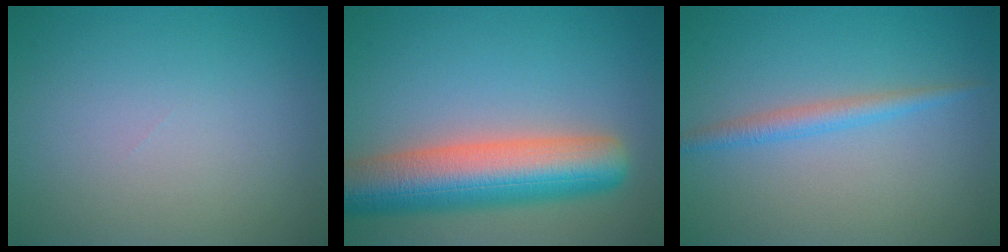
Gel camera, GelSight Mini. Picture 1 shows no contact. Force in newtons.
{"total": 9.8, "press": 9.8, "slide": 0.5}
{"total": 1.9, "press": 1.9, "slide": 0.1}